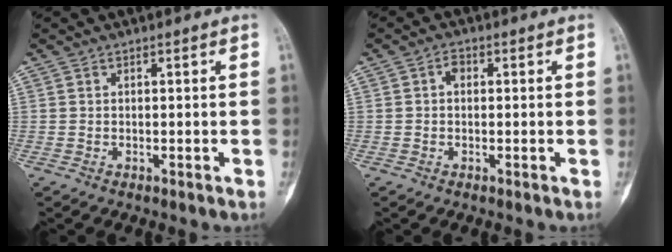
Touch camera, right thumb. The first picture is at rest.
{"total": 1.8, "force": [0.2, 1.3, 1.2], "torque": [-0.012, 0.006, -0.002]}